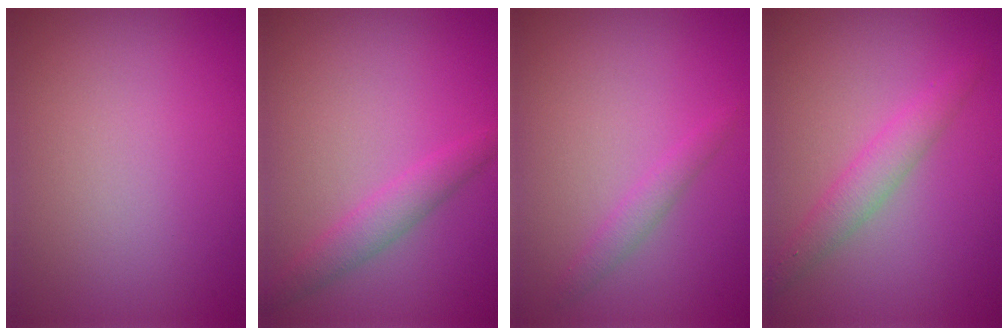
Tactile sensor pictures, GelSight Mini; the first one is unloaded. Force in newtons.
{"total": 2.2, "press": 2.2, "slide": 0.1}
{"total": 1.3, "press": 1.3, "slide": 0.0}
{"total": 2.3, "press": 2.3, "slide": 0.1}